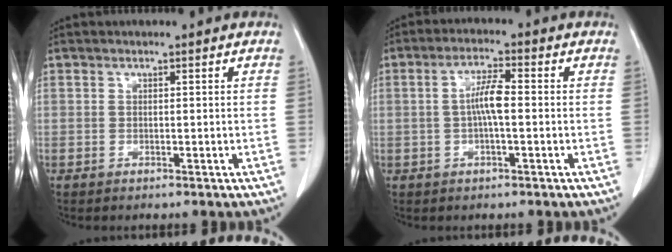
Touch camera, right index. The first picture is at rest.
{"total": 5.0, "force": [-0.1, 0.8, 5.0], "torque": [-0.097, 0.009, -0.003]}